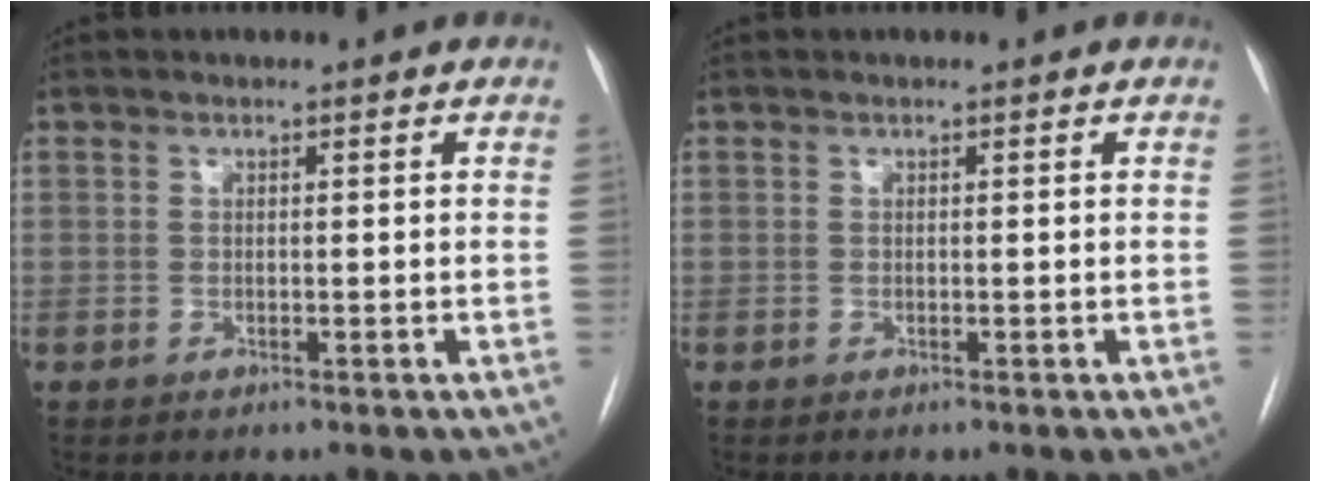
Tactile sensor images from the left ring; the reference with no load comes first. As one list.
[{"total": 0.0}]